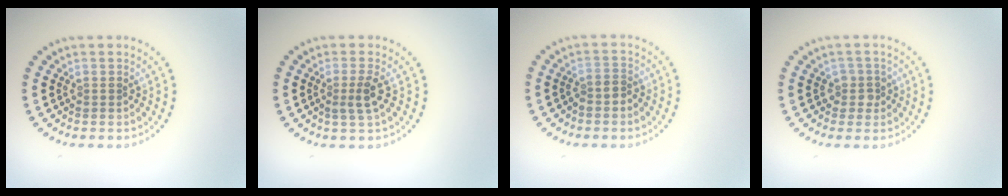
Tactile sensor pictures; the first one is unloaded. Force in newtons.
{"total": 1.9, "press": 1.5, "slide": 1.1}
{"total": 1.1, "press": 0.8, "slide": 0.8}
{"total": 1.4, "press": 1.1, "slide": 0.8}